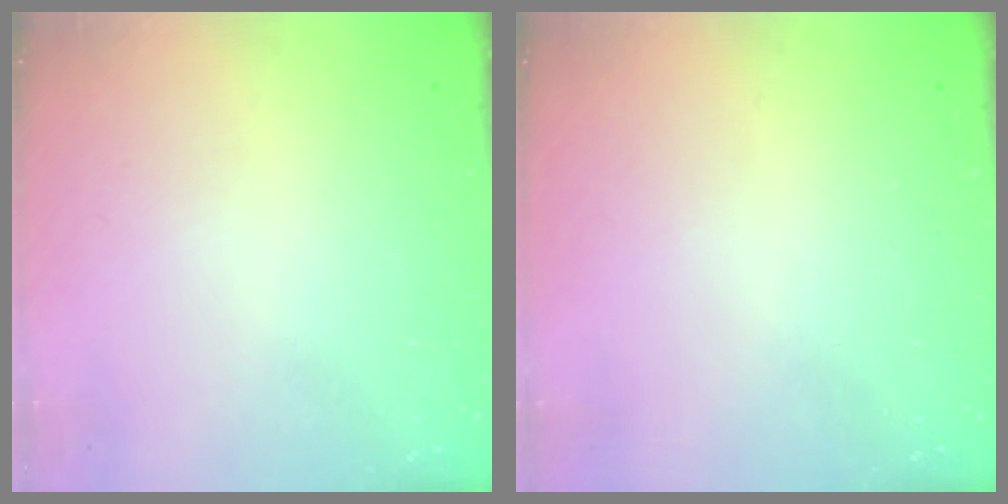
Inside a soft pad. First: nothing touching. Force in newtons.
{"total": 0.0}